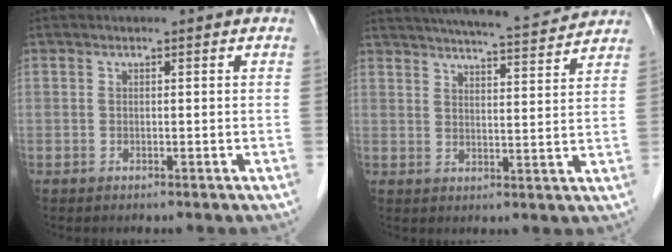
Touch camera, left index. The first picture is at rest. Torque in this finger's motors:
{"motor_torque": [0.44, -0.53, 0.47, 0.08]}